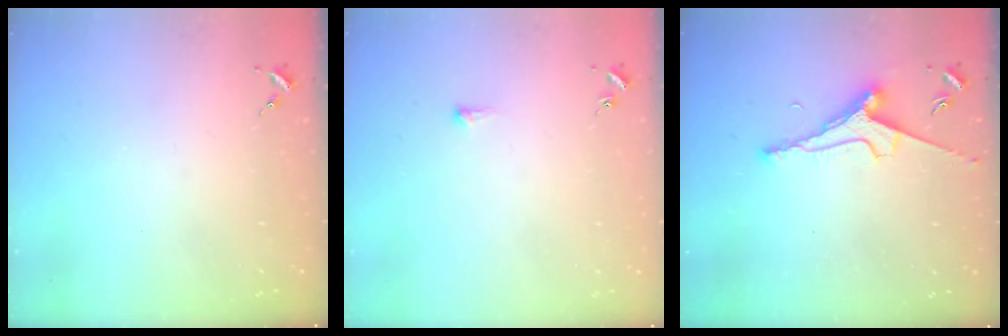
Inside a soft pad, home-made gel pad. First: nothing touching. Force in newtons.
{"total": 3.4, "press": 3.4, "slide": 0.6}
{"total": 7.5, "press": 7.4, "slide": 1.1}